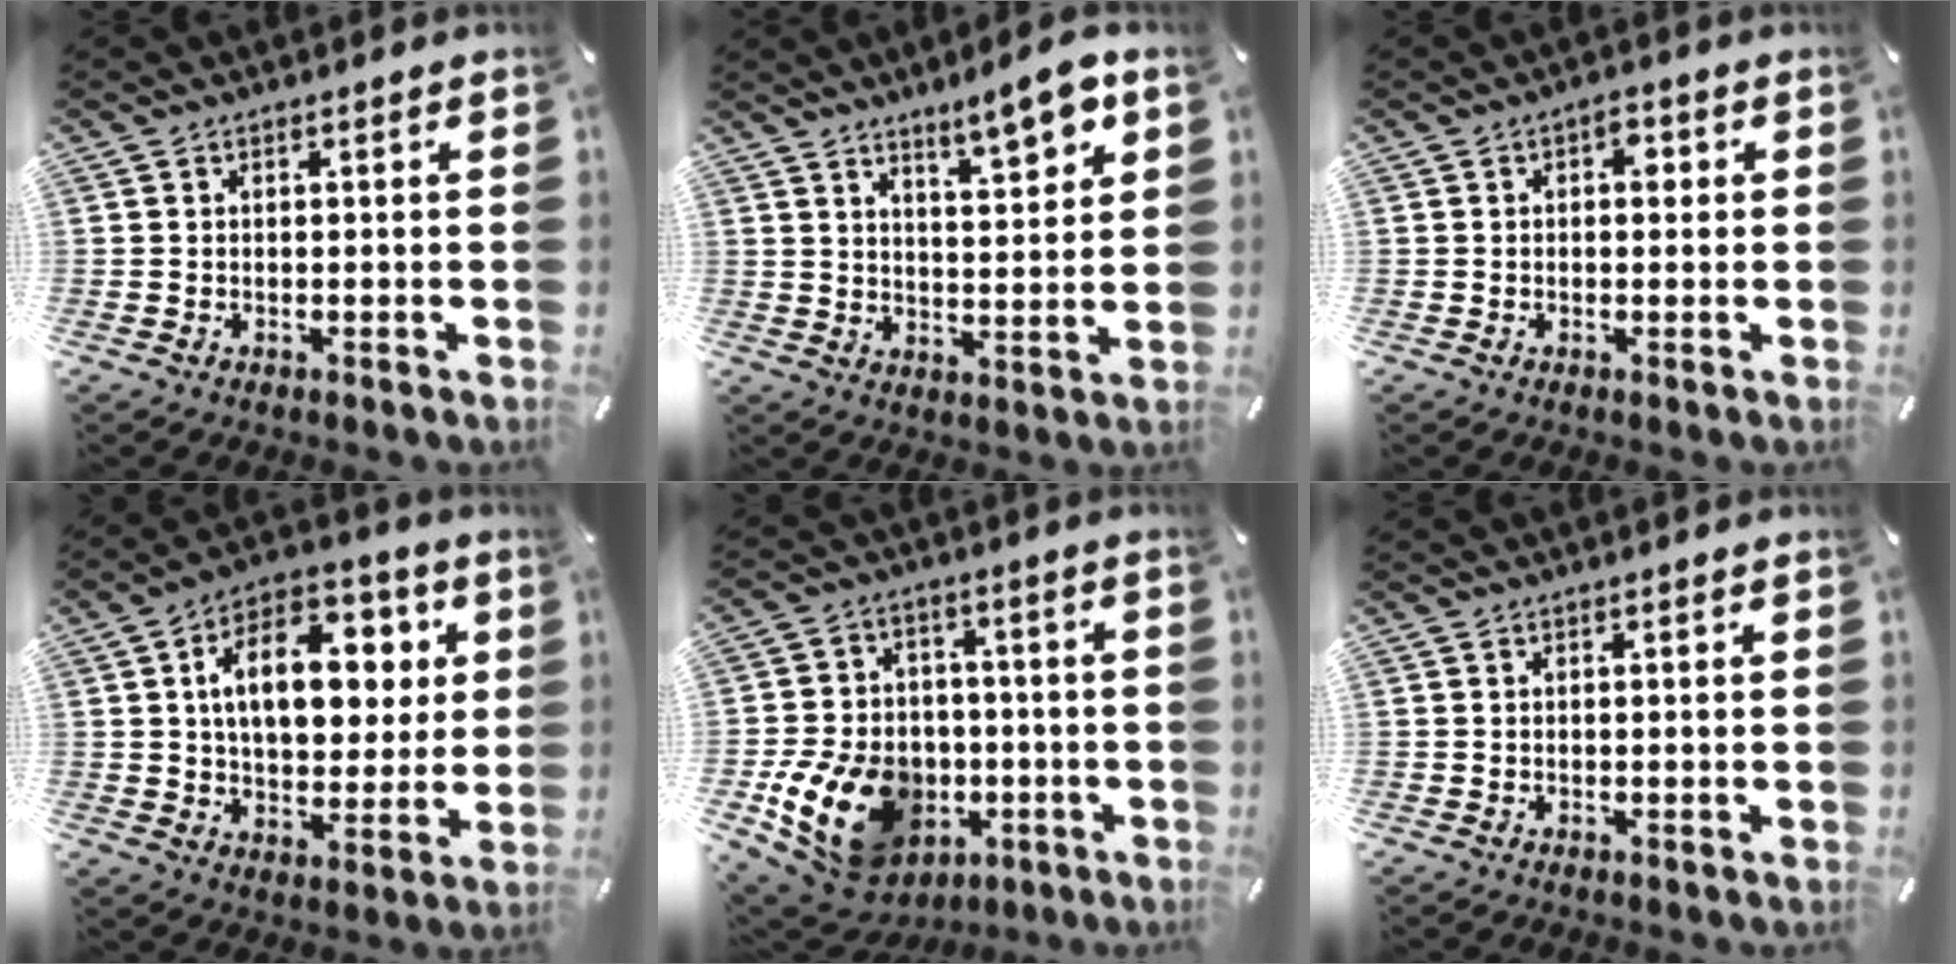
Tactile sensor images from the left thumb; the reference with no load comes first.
{"total": 8.7, "force": [6.8, 2.2, 5.0], "torque": [-0.067, -0.043, 0.112]}
{"total": 2.7, "force": [0.4, 1.7, 2.0], "torque": [-0.018, 0.001, -0.001]}
{"total": 16.2, "force": [4.4, 10.2, 11.8], "torque": [-0.172, -0.001, 0.076]}
{"total": 18.1, "force": [-5.2, 14.1, 10.2], "torque": [-0.199, 0.023, -0.076]}
{"total": 0.0}